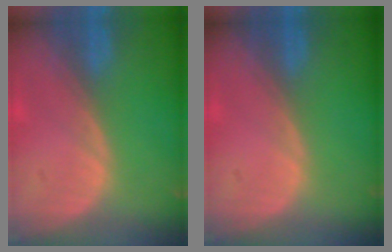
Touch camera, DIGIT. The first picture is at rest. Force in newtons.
{"total": 0.0}